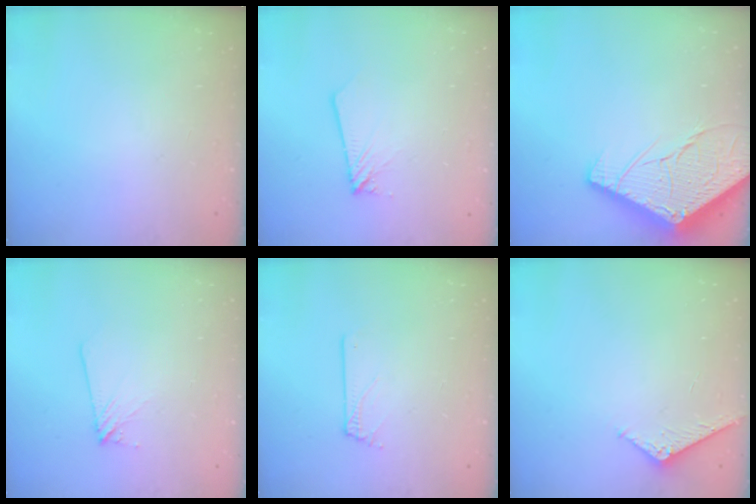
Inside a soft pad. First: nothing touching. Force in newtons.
{"total": 1.8, "press": 1.8, "slide": 0.2}
{"total": 15.4, "press": 15.3, "slide": 1.6}
{"total": 4.3, "press": 4.2, "slide": 0.6}
{"total": 0.6, "press": 0.6, "slide": 0.1}
{"total": 4.5, "press": 4.5, "slide": 0.5}